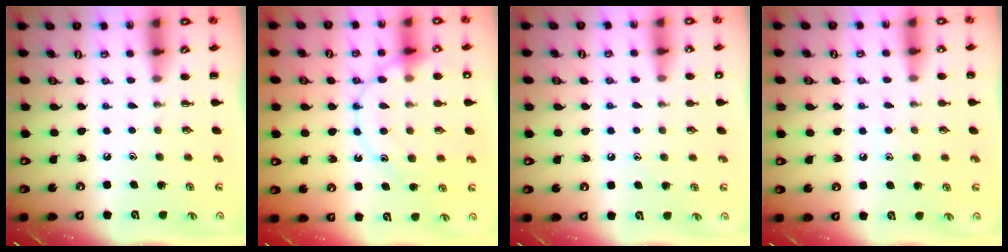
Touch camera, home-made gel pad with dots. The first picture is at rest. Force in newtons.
{"total": 16.7, "press": 16.6, "slide": 1.5}
{"total": 8.1, "press": 7.8, "slide": 2.0}
{"total": 6.9, "press": 6.8, "slide": 1.2}